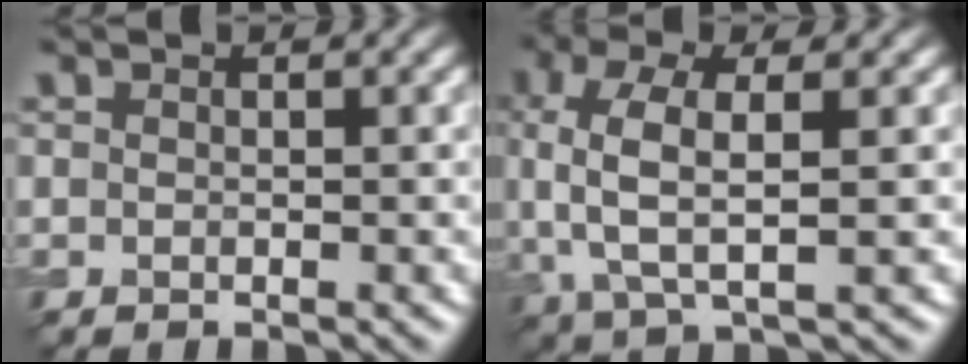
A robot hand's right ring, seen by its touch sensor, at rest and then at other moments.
{"total": 6.4, "force": [0.7, 3.0, 5.6], "torque": [-0.132, 0.006, 0.011]}